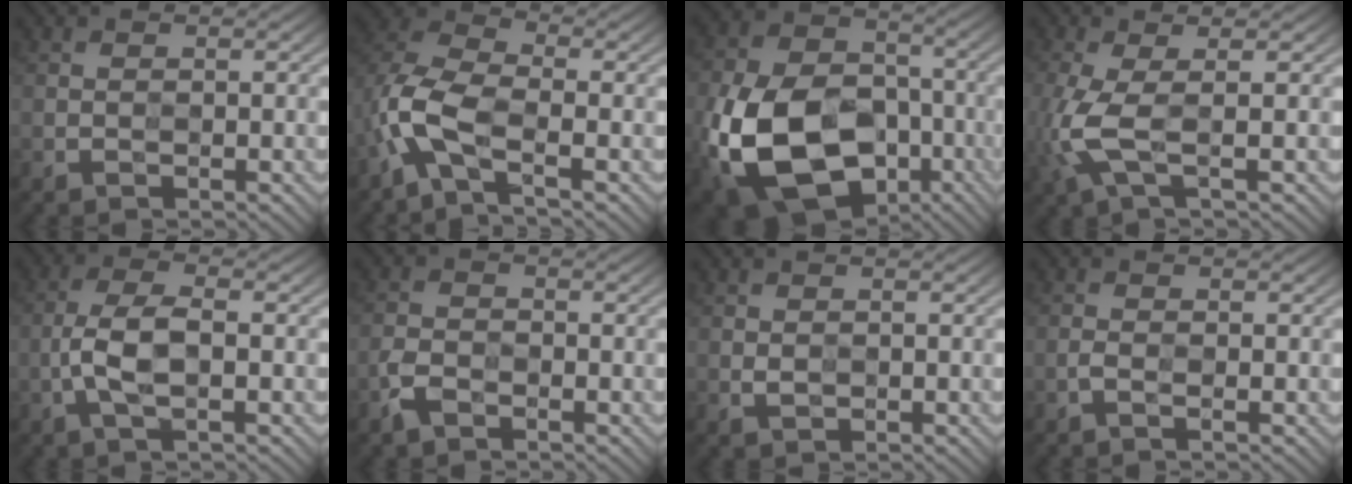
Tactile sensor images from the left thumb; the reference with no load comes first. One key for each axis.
{"total": 8.7, "fx": -3.5, "fy": 4.5, "fz": 6.6, "tx": -0.152, "ty": 0.001, "tz": -0.084}
{"total": 17.5, "fx": -6.5, "fy": 12.3, "fz": 10.7, "tx": -0.246, "ty": -0.045, "tz": -0.113}
{"total": 5.1, "fx": -0.8, "fy": 1.6, "fz": 4.8, "tx": -0.137, "ty": 0.001, "tz": -0.019}
{"total": 5.1, "fx": -1.6, "fy": 2.0, "fz": 4.4, "tx": -0.090, "ty": 0.006, "tz": -0.030}
{"total": 2.9, "fx": -2.3, "fy": 1.6, "fz": 1.0, "tx": -0.018, "ty": -0.001, "tz": -0.050}
{"total": 0.7, "fx": 0.5, "fy": 0.5, "fz": -0.1, "tx": 0.001, "ty": 0.000, "tz": 0.013}
{"total": 0.9, "fx": -0.8, "fy": 0.2, "fz": 0.3, "tx": -0.003, "ty": 0.000, "tz": -0.015}